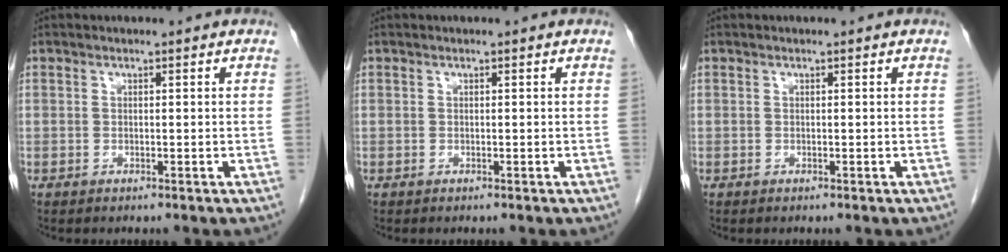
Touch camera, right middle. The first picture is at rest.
{"total": 0.0}
{"total": 0.0}